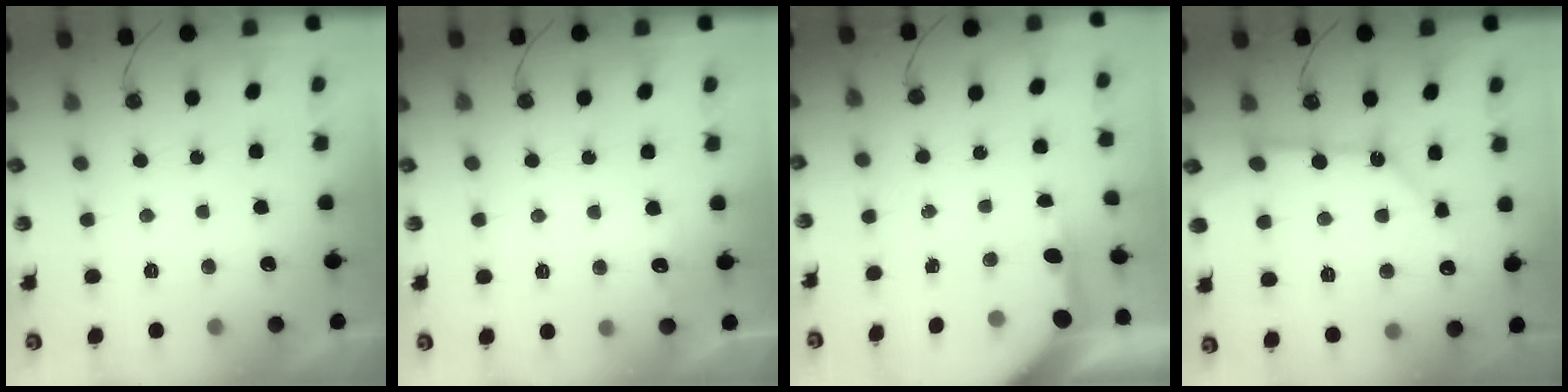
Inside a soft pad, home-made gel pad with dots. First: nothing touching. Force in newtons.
{"total": 3.8, "press": 3.8, "slide": 0.4}
{"total": 7.1, "press": 7.1, "slide": 0.4}
{"total": 13.6, "press": 13.5, "slide": 1.7}